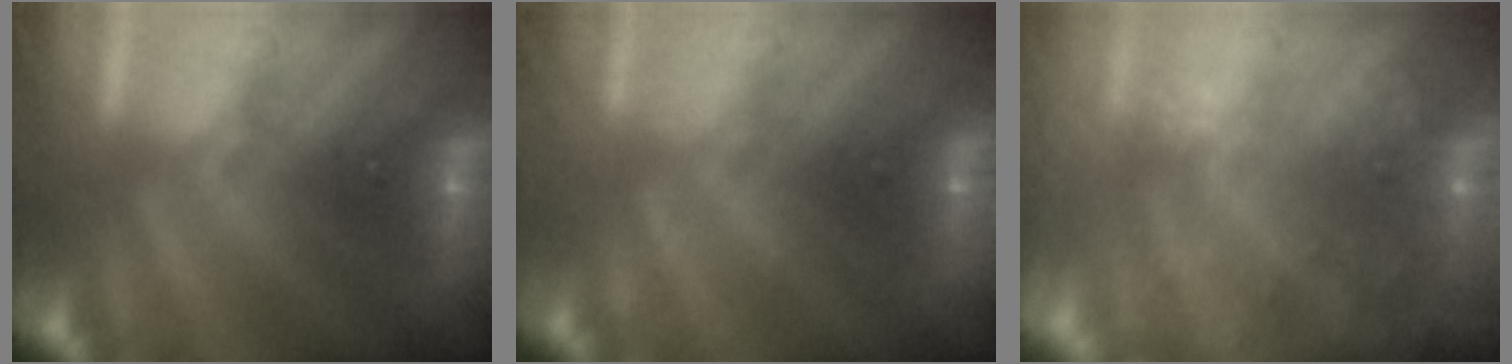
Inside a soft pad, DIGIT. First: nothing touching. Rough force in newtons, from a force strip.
{"total": 2.1}
{"total": 9.2}